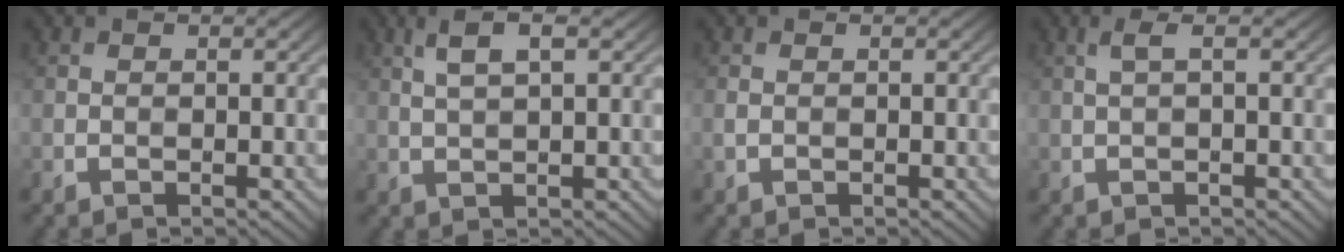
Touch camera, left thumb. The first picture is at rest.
{"total": 3.4, "force": [1.7, 0.8, 2.9], "torque": [-0.068, 0.007, 0.034]}
{"total": 0.7, "force": [-0.1, 0.5, 0.4], "torque": [-0.015, -0.004, -0.003]}
{"total": 1.6, "force": [0.5, 0.3, 1.5], "torque": [-0.030, 0.009, 0.006]}